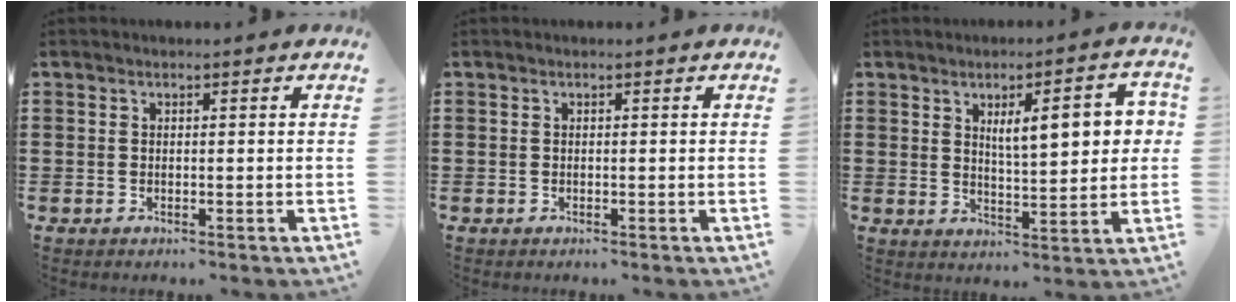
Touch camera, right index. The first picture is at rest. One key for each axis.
{"total": 0.0}
{"total": 7.9, "fx": 2.7, "fy": 2.5, "fz": 7.0, "tx": -0.113, "ty": 0.000, "tz": 0.038}